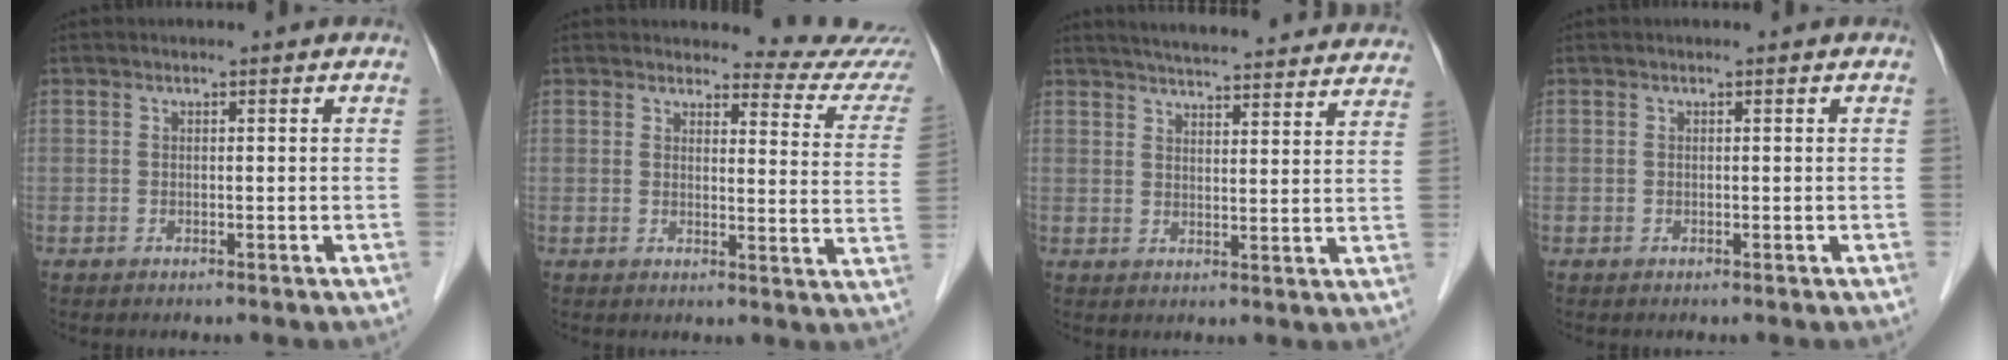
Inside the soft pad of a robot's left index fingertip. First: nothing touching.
{"total": 10.2, "force": [10.1, 0.4, 0.5], "torque": [0.010, -0.080, 0.090]}
{"total": 24.5, "force": [22.9, 2.8, 8.2], "torque": [-0.120, -0.019, 0.279]}
{"total": 0.0}